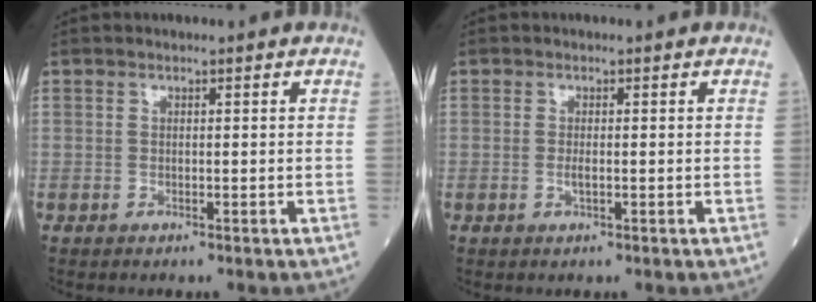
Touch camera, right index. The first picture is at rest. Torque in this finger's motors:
{"motor_torque": [0.30, 0.00, -0.01, 0.01]}